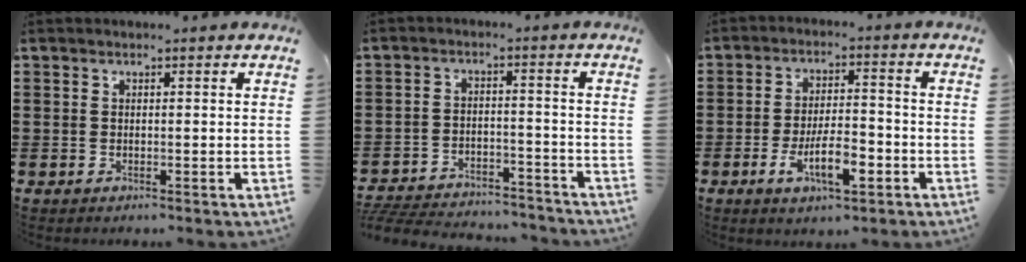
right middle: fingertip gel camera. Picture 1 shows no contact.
{"total": 5.3, "force": [-5.2, 0.6, 0.7], "torque": [-0.024, 0.004, -0.110]}
{"total": 7.8, "force": [-3.3, 2.9, 6.4], "torque": [-0.114, -0.006, -0.061]}